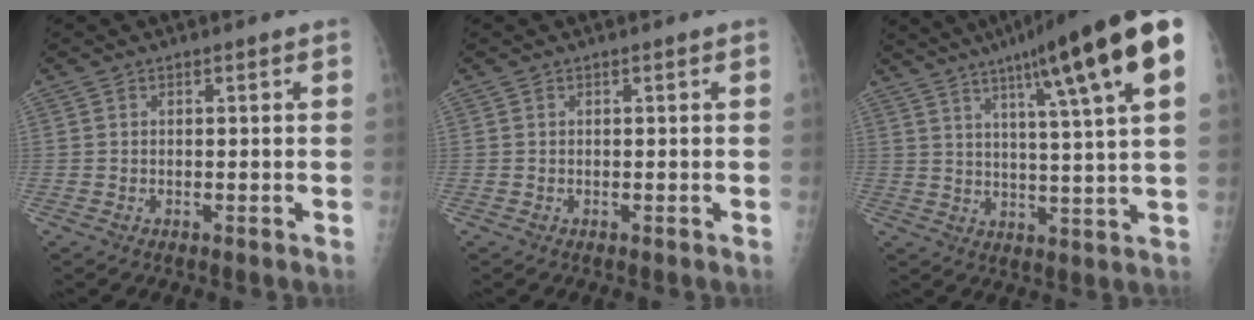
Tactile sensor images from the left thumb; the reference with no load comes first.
{"total": 0.0}
{"total": 19.5, "force": [10.3, 1.3, 16.5], "torque": [-0.238, -0.018, 0.142]}